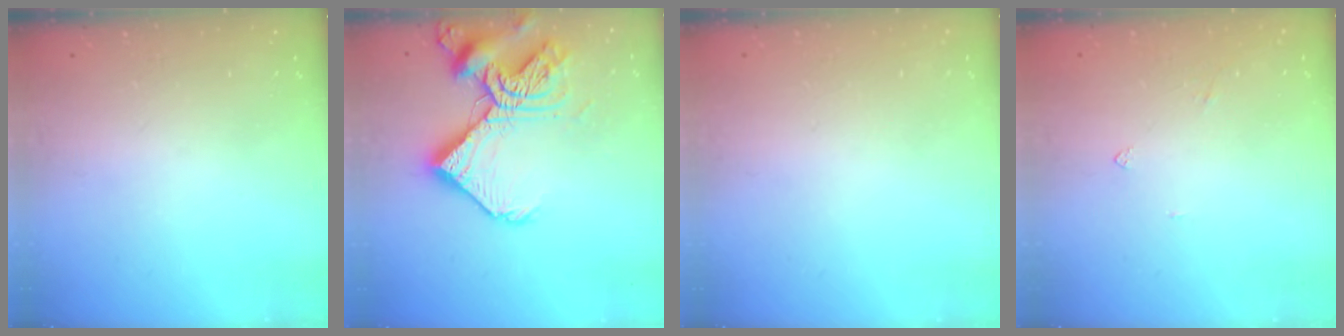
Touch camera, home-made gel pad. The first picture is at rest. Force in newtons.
{"total": 16.8, "press": 16.7, "slide": 1.7}
{"total": 2.0, "press": 2.0, "slide": 0.1}
{"total": 1.9, "press": 1.8, "slide": 0.4}